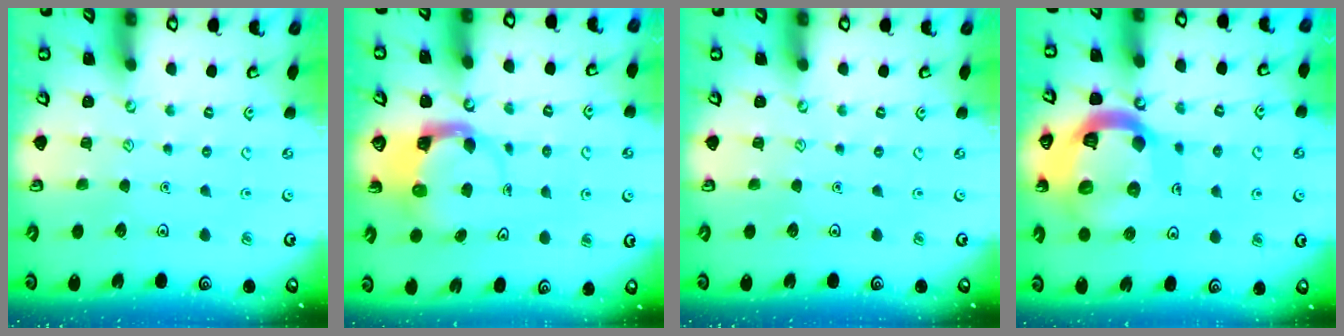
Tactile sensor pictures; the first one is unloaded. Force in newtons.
{"total": 3.6, "press": 3.5, "slide": 0.5}
{"total": 0.0}
{"total": 20.6, "press": 20.4, "slide": 2.4}